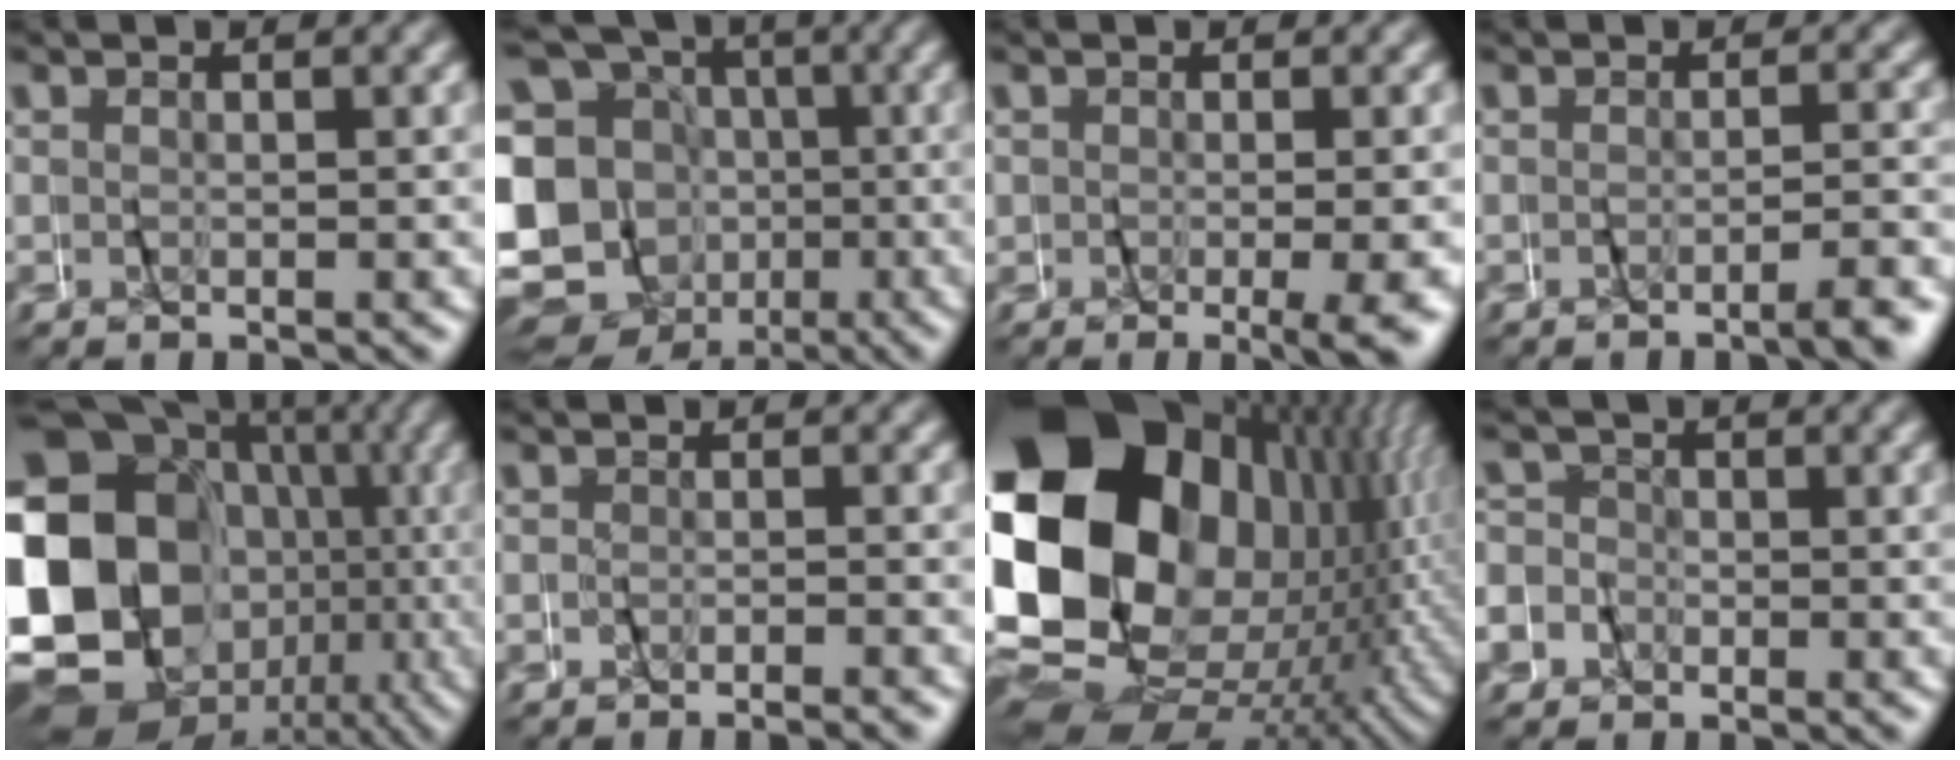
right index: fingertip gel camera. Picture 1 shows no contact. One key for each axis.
{"total": 14.5, "fx": -1.8, "fy": 13.1, "fz": 5.9, "tx": -0.141, "ty": -0.033, "tz": -0.044}
{"total": 3.5, "fx": -1.3, "fy": 1.3, "fz": 3.0, "tx": -0.046, "ty": -0.005, "tz": -0.017}
{"total": 2.6, "fx": -2.5, "fy": -0.6, "fz": 0.6, "tx": -0.008, "ty": 0.006, "tz": -0.045}
{"total": 20.6, "fx": -3.3, "fy": 15.8, "fz": 12.8, "tx": -0.234, "ty": -0.046, "tz": -0.039}
{"total": 1.8, "fx": -1.7, "fy": -0.5, "fz": -0.3, "tx": 0.007, "ty": 0.004, "tz": -0.034}
{"total": 28.7, "fx": -0.3, "fy": 19.5, "fz": 21.0, "tx": -0.345, "ty": -0.048, "tz": 0.013}
{"total": 6.6, "fx": -1.9, "fy": 6.2, "fz": 0.7, "tx": -0.028, "ty": -0.004, "tz": -0.049}